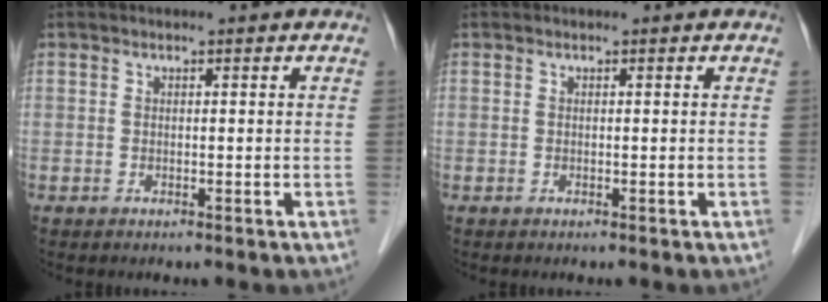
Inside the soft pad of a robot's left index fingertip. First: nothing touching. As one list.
[{"total": 0.0}]